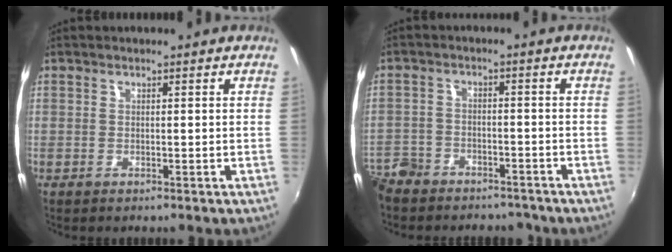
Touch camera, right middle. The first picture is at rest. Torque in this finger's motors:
{"motor_torque": [-0.51, -0.42, 0.00, -0.01]}